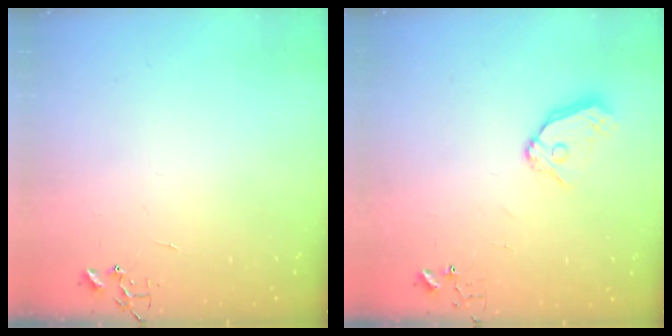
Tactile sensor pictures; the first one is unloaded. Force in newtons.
{"total": 9.9, "press": 9.8, "slide": 1.3}